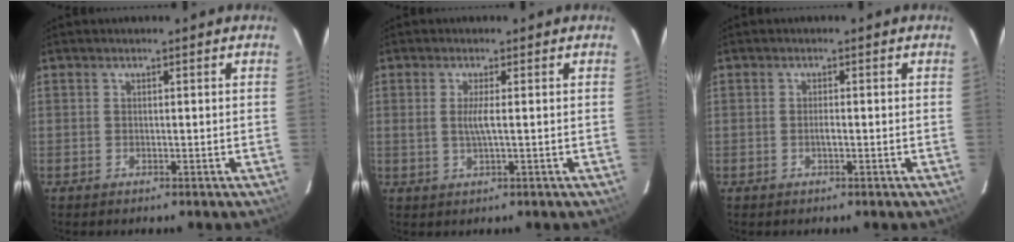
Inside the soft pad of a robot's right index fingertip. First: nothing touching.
{"total": 2.6, "force": [0.2, -0.2, 2.6], "torque": [-0.051, -0.003, 0.003]}
{"total": 0.9, "force": [-0.3, 0.2, 0.8], "torque": [-0.017, 0.002, -0.007]}